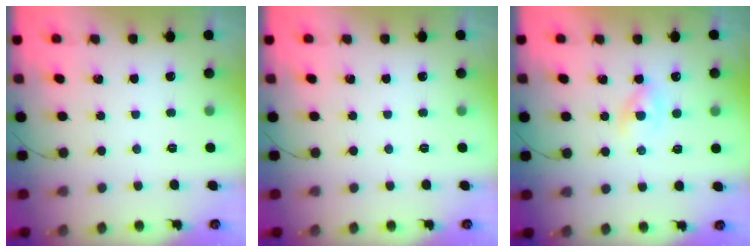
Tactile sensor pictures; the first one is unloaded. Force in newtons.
{"total": 0.0}
{"total": 2.2, "press": 2.0, "slide": 1.0}